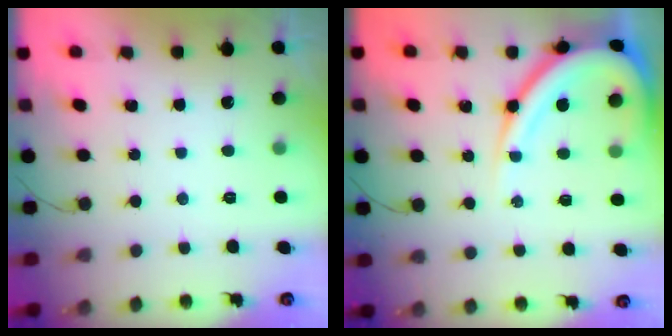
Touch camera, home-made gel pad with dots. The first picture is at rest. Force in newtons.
{"total": 15.5, "press": 15.3, "slide": 1.8}